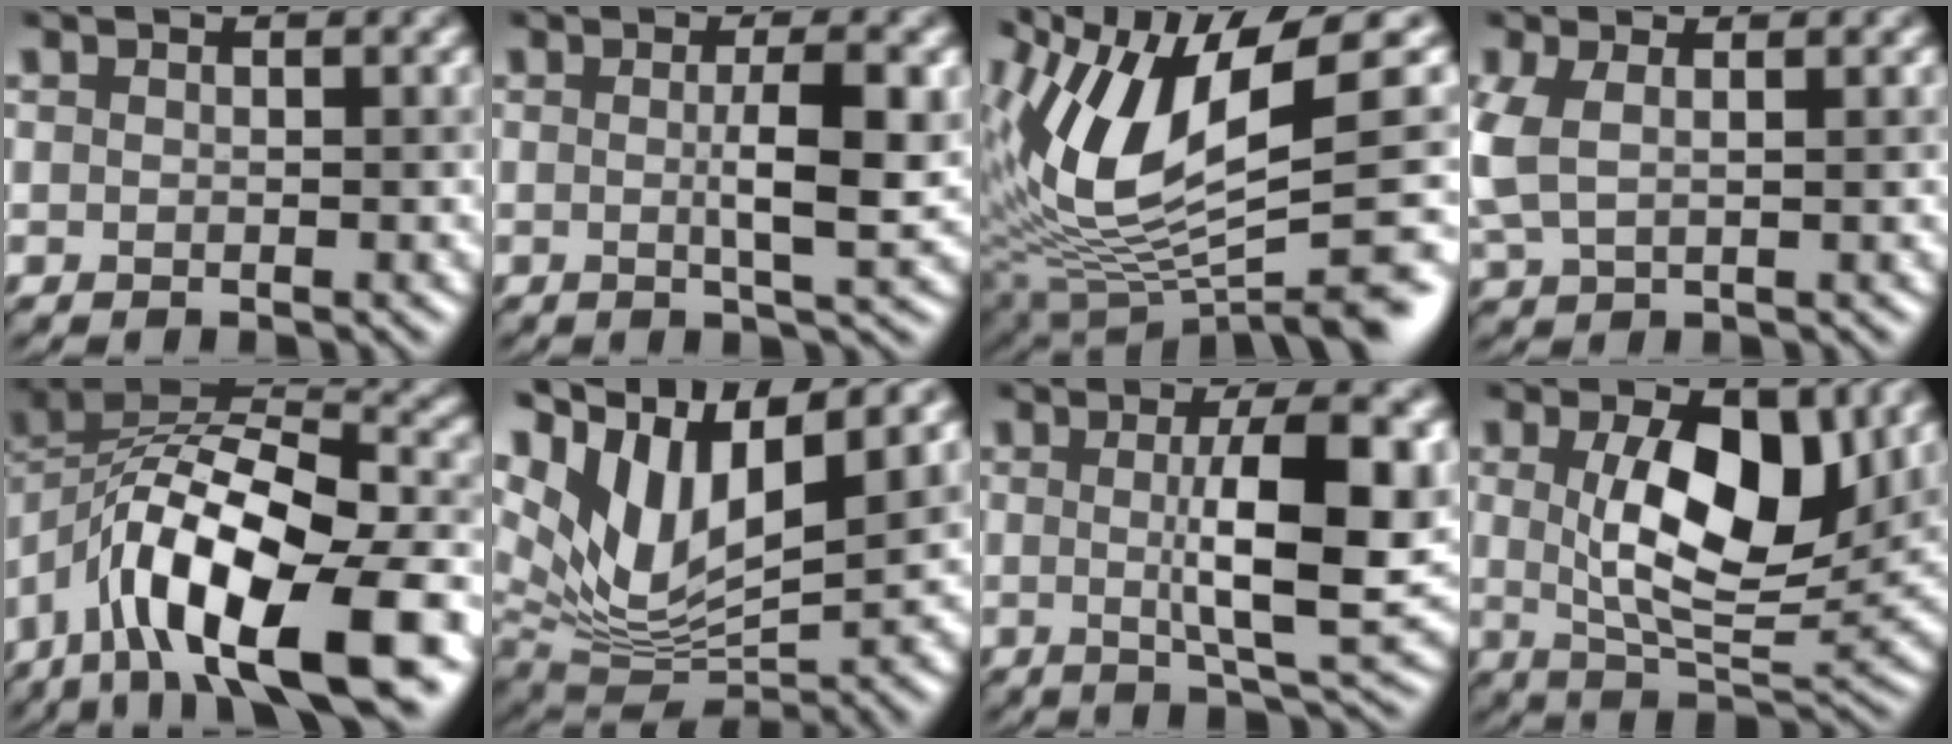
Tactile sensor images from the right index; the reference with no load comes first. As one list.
[{"total": 4.3, "force": [0.1, 0.7, 4.2], "torque": [-0.070, 0.001, 0.002]}, {"total": 11.8, "force": [1.9, 4.0, 11.0], "torque": [-0.221, 0.001, 0.052]}, {"total": 3.0, "force": [0.5, 1.5, 2.6], "torque": [-0.079, 0.003, 0.011]}, {"total": 14.8, "force": [-6.9, 5.8, 11.7], "torque": [-0.203, 0.015, -0.127]}, {"total": 12.1, "force": [6.6, 4.6, 9.0], "torque": [-0.184, 0.010, 0.124]}, {"total": 8.3, "force": [0.5, 1.7, 8.1], "torque": [-0.120, -0.003, 0.010]}, {"total": 9.2, "force": [2.0, 4.2, 7.9], "torque": [-0.136, -0.008, 0.035]}]